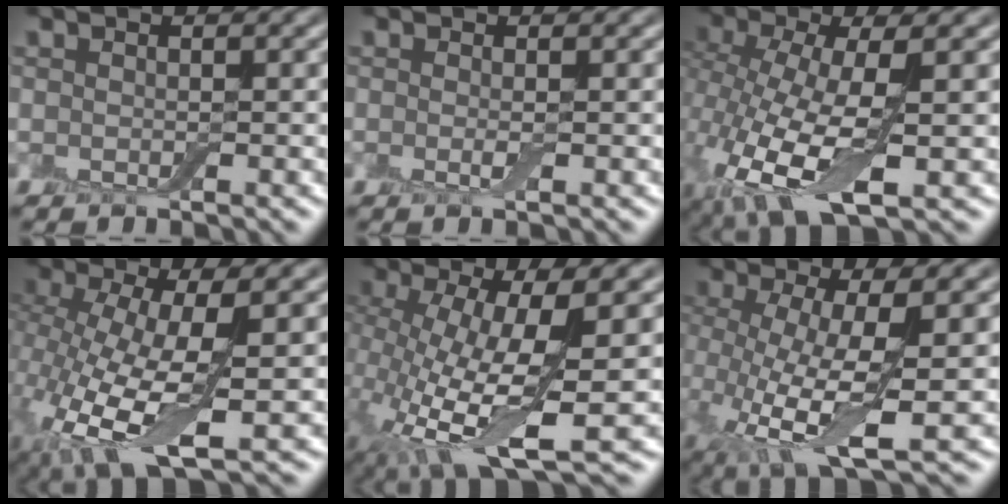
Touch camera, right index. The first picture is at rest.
{"total": 0.7, "force": [-0.3, 0.0, 0.6], "torque": [-0.013, -0.005, -0.005]}
{"total": 8.6, "force": [-2.0, 3.6, 7.5], "torque": [-0.163, -0.017, -0.031]}
{"total": 9.0, "force": [-1.7, 3.4, 8.2], "torque": [-0.175, -0.019, -0.022]}
{"total": 10.0, "force": [-1.4, 3.1, 9.4], "torque": [-0.175, -0.024, -0.012]}
{"total": 8.1, "force": [-0.4, 2.4, 7.7], "torque": [-0.144, -0.010, -0.003]}